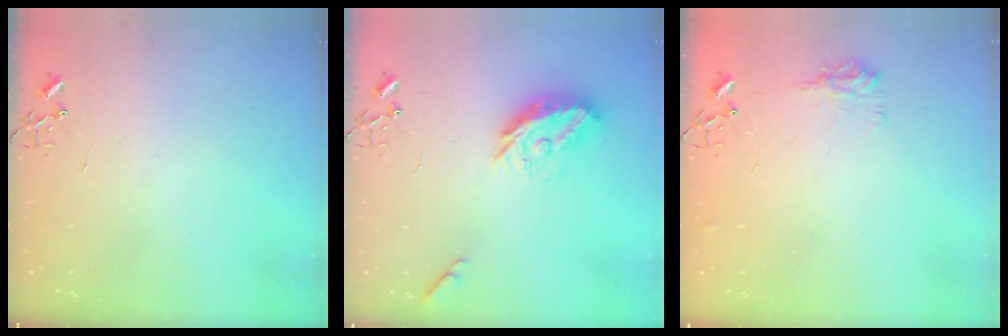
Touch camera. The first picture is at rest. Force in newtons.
{"total": 14.2, "press": 14.2, "slide": 0.7}
{"total": 9.2, "press": 9.2, "slide": 0.3}